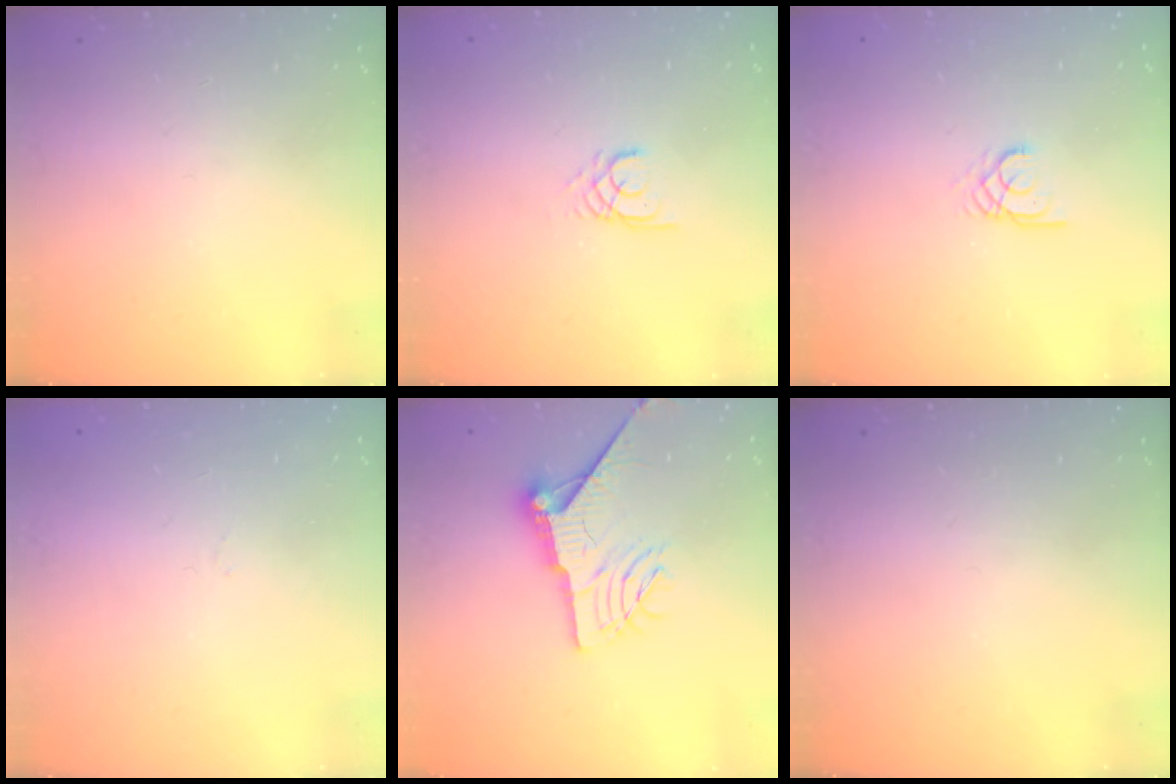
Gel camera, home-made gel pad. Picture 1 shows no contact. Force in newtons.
{"total": 2.2, "press": 2.2, "slide": 0.2}
{"total": 1.8, "press": 1.8, "slide": 0.2}
{"total": 0.9, "press": 0.9, "slide": 0.2}
{"total": 12.8, "press": 12.7, "slide": 1.3}
{"total": 0.0}